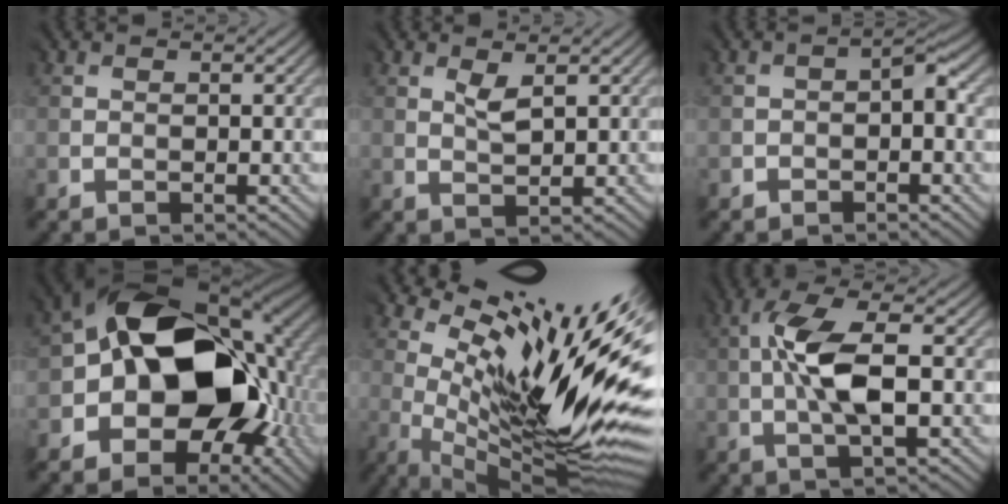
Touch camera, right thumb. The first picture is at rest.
{"total": 2.1, "force": [1.2, 0.7, 1.6], "torque": [-0.040, -0.002, 0.027]}
{"total": 1.9, "force": [-0.7, 1.0, 1.5], "torque": [-0.024, 0.002, -0.018]}
{"total": 16.7, "force": [-1.3, 11.5, 12.0], "torque": [-0.168, -0.006, -0.029]}
{"total": 19.3, "force": [5.5, 4.8, 17.9], "torque": [-0.272, 0.000, 0.103]}
{"total": 7.7, "force": [0.0, 2.5, 7.2], "torque": [-0.151, 0.014, -0.005]}